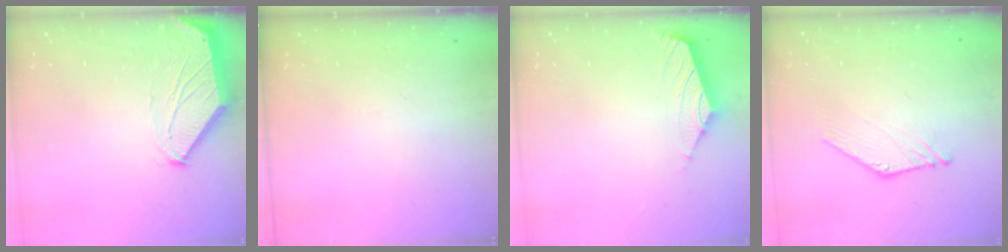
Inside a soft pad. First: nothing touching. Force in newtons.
{"total": 0.0}
{"total": 1.6, "press": 1.4, "slide": 0.7}
{"total": 2.4, "press": 2.4, "slide": 0.1}